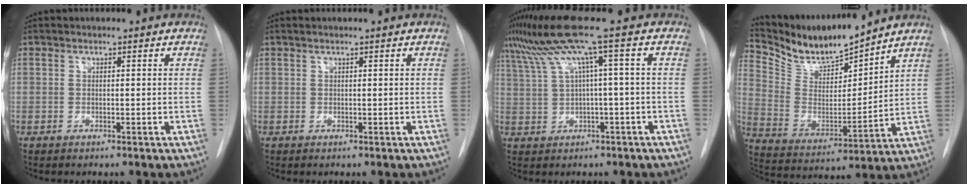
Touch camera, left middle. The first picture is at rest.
{"total": 0.5, "force": [0.4, -0.1, 0.3], "torque": [-0.012, 0.004, 0.012]}
{"total": 7.7, "force": [3.2, -1.6, 6.9], "torque": [-0.138, 0.040, 0.071]}
{"total": 12.5, "force": [11.9, 0.8, 3.7], "torque": [-0.081, -0.006, 0.236]}